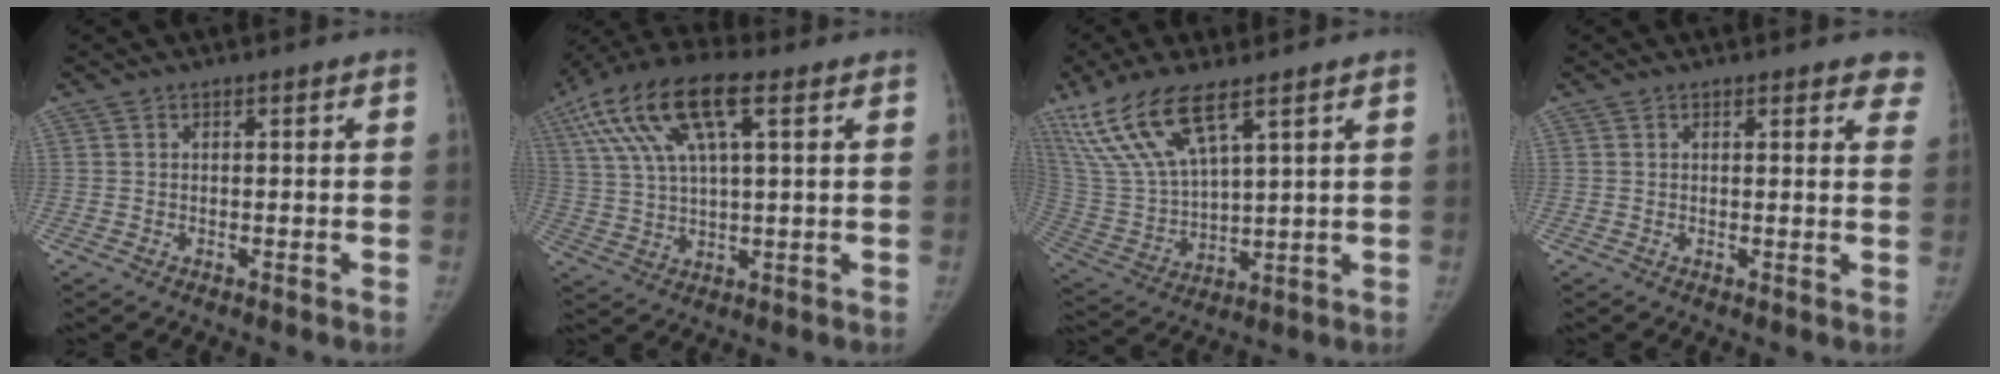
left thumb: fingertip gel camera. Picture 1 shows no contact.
{"total": 16.7, "force": [7.1, 6.2, 13.8], "torque": [-0.278, 0.015, 0.125]}
{"total": 15.1, "force": [9.5, 4.8, 10.8], "torque": [-0.230, -0.034, 0.202]}
{"total": 4.8, "force": [4.0, 1.6, 2.2], "torque": [0.007, -0.014, 0.029]}